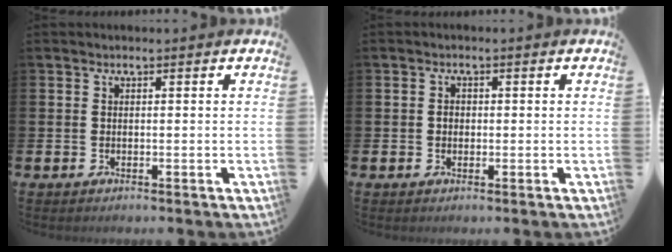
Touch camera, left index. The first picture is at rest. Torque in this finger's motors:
{"motor_torque": [0.24, 0.20, 0.00, 0.00]}